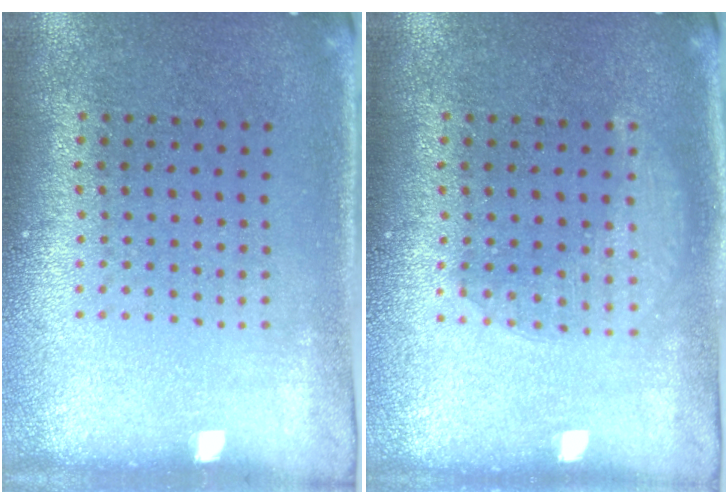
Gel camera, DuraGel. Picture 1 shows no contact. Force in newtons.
{"total": 1.8, "press": 1.8, "slide": 0.2}